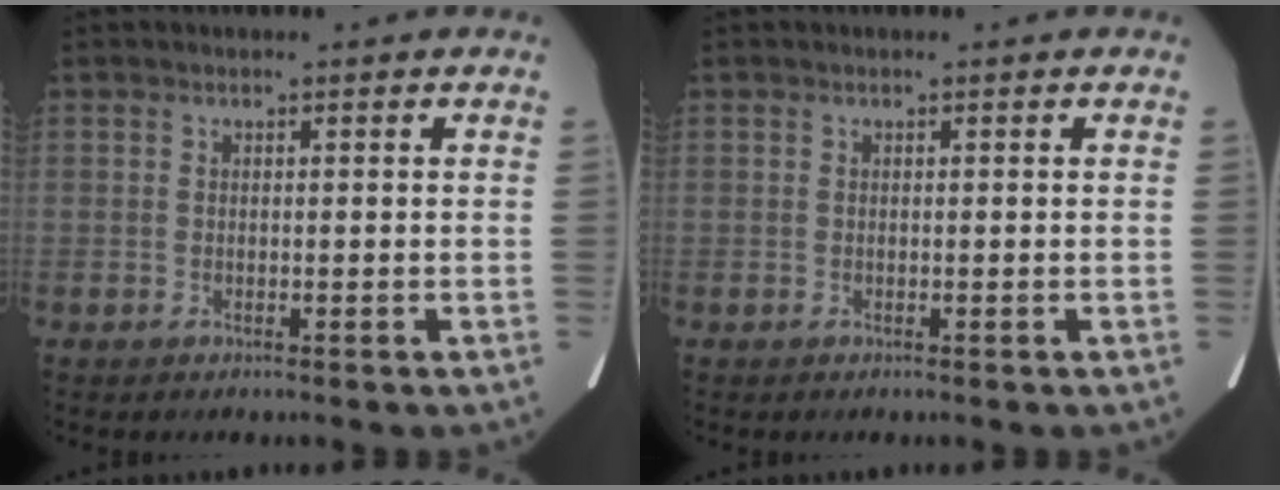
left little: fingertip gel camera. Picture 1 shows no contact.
{"total": 0.0}